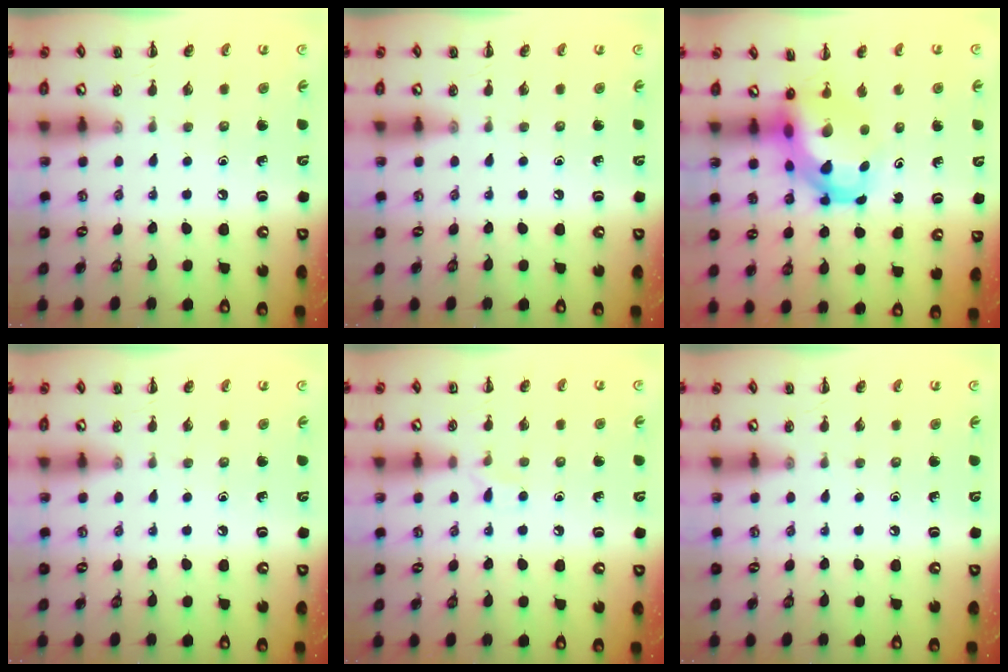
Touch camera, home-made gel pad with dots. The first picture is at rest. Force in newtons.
{"total": 0.0}
{"total": 6.4, "press": 6.2, "slide": 1.8}
{"total": 0.0}
{"total": 3.9, "press": 3.6, "slide": 1.4}
{"total": 0.0}